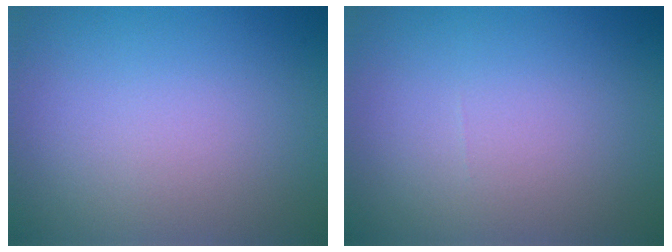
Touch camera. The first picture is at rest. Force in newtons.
{"total": 0.0}